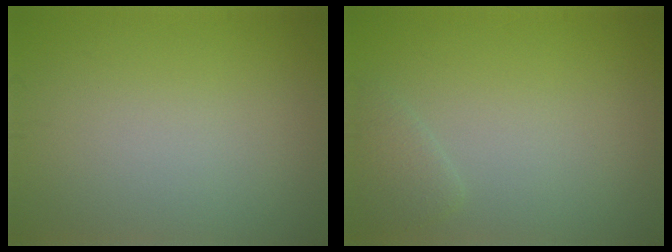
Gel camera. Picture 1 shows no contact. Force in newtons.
{"total": 1.3, "press": 1.3, "slide": 0.2}